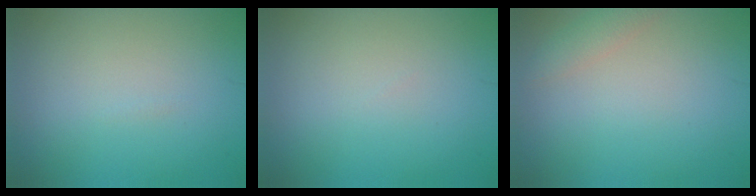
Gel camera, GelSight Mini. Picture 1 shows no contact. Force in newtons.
{"total": 0.0}
{"total": 1.6, "press": 1.6, "slide": 0.2}